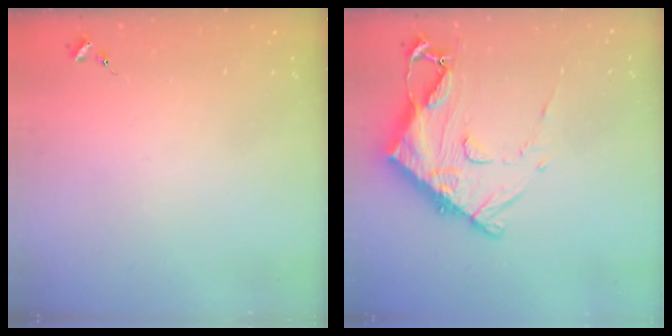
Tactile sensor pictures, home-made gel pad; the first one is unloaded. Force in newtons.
{"total": 15.2, "press": 15.1, "slide": 1.6}